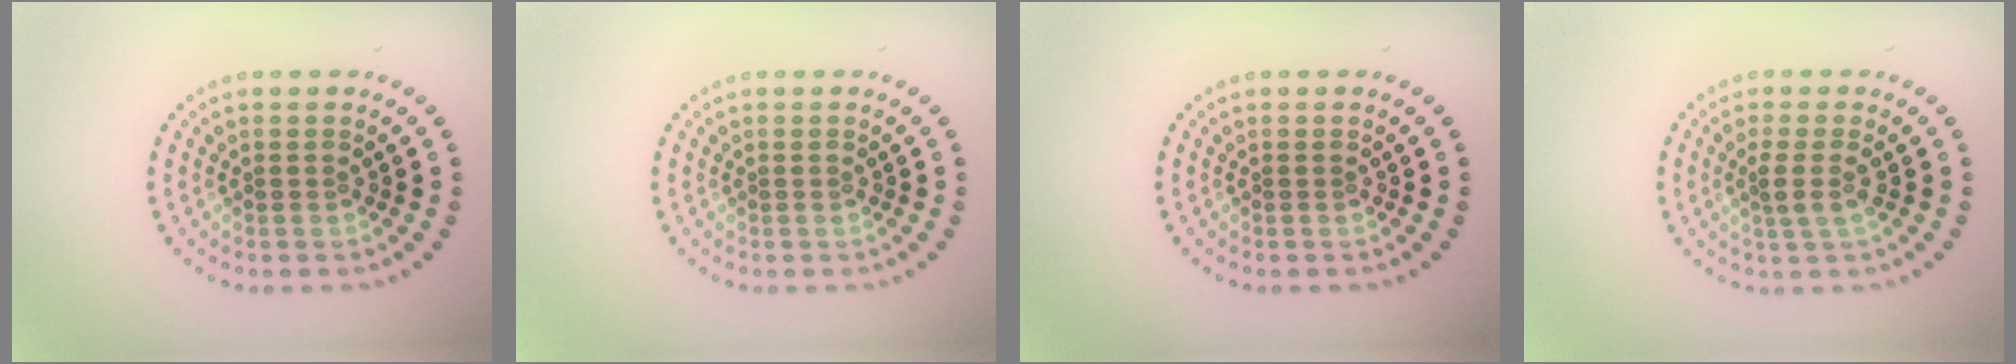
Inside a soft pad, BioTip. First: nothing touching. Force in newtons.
{"total": 0.0}
{"total": 0.0}
{"total": 2.0, "press": 1.6, "slide": 1.2}